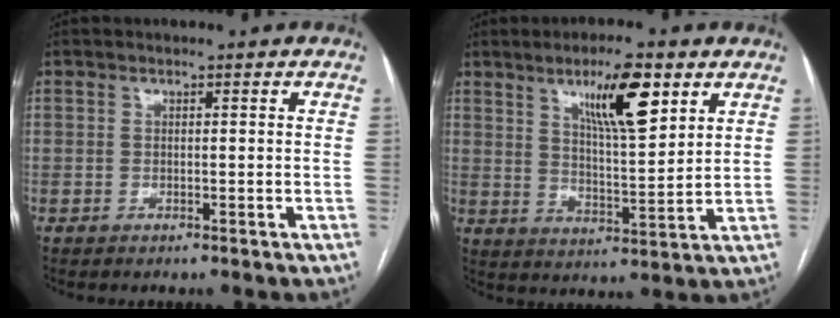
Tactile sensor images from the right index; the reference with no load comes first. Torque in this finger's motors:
{"motor_torque": [0.72, 0.50, 0.57, 0.11]}